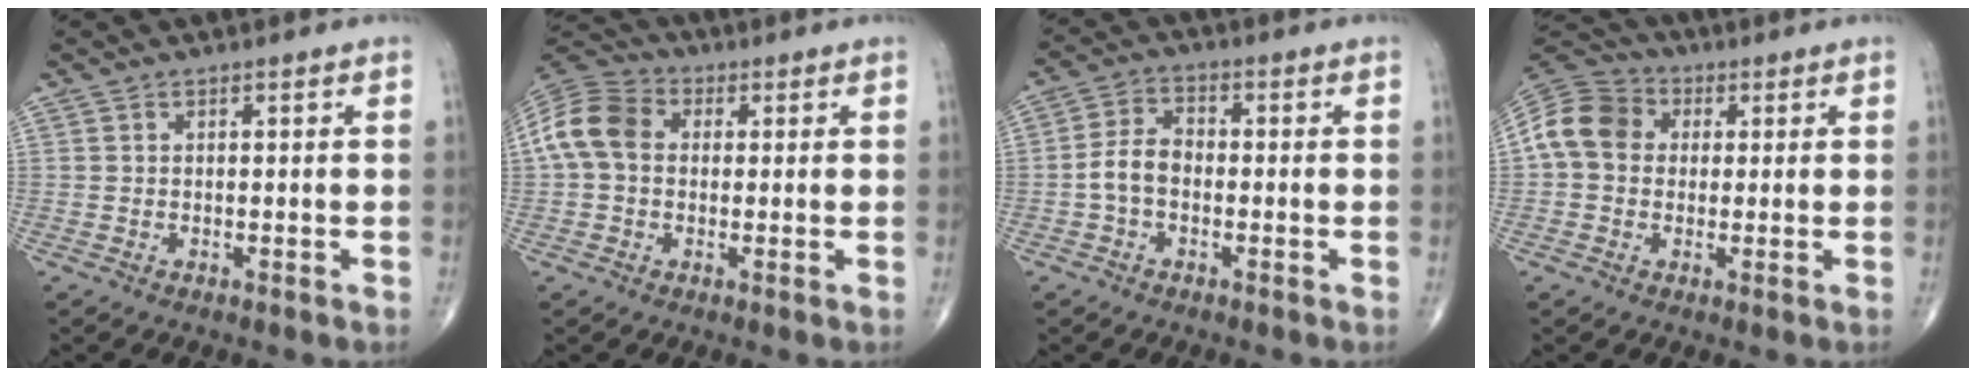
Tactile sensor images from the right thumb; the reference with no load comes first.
{"total": 10.1, "force": [0.8, 7.6, 6.5], "torque": [-0.128, 0.031, 0.005]}
{"total": 5.5, "force": [-1.3, 3.6, 3.9], "torque": [-0.070, 0.023, -0.033]}
{"total": 10.7, "force": [1.2, 8.8, 5.9], "torque": [-0.099, 0.029, 0.008]}